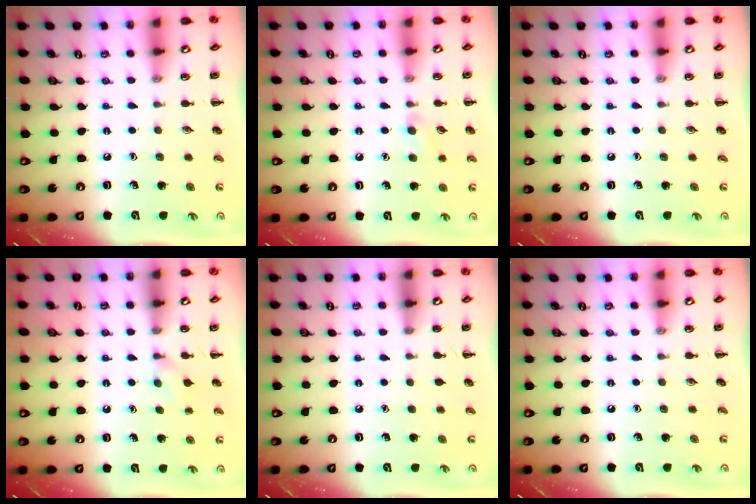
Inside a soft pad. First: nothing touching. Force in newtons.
{"total": 5.5, "press": 5.2, "slide": 1.8}
{"total": 0.0}
{"total": 3.5, "press": 3.3, "slide": 1.4}
{"total": 0.0}
{"total": 0.0}